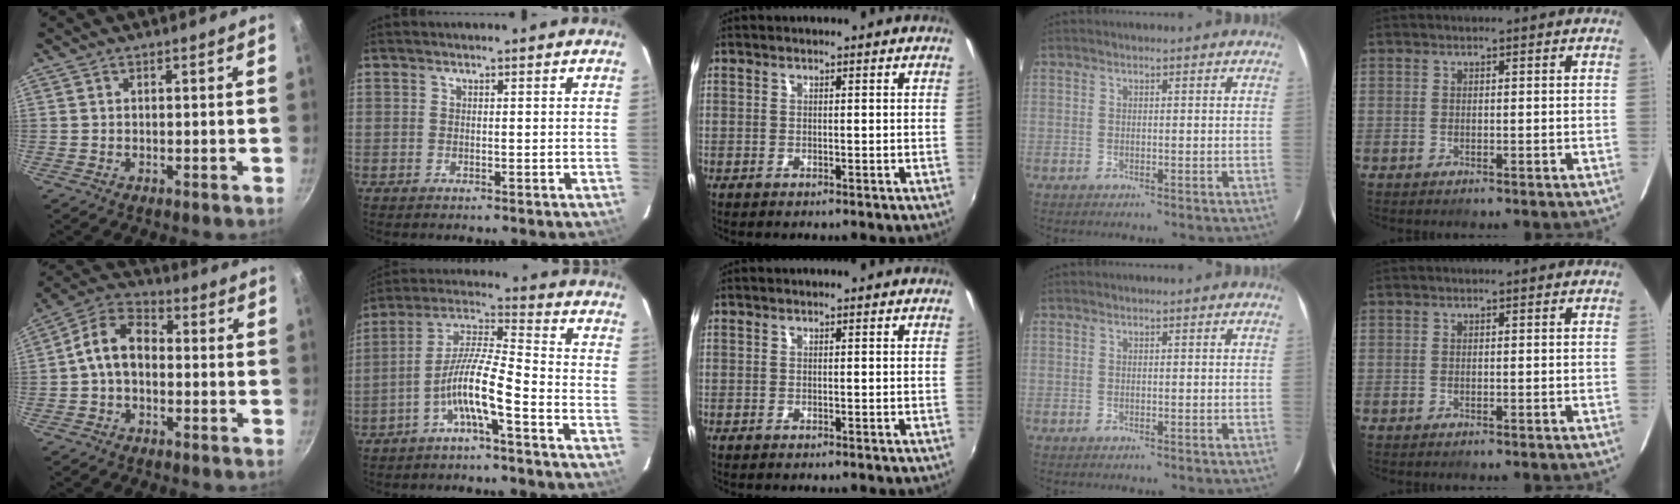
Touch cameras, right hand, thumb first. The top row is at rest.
{"thumb": {"total": 9.2, "force": [-0.5, 6.4, 6.6], "torque": [-0.099, 0.034, -0.028]}, "index": {"total": 9.3, "force": [-4.6, 0.6, 8.0], "torque": [-0.177, 0.011, -0.089]}}